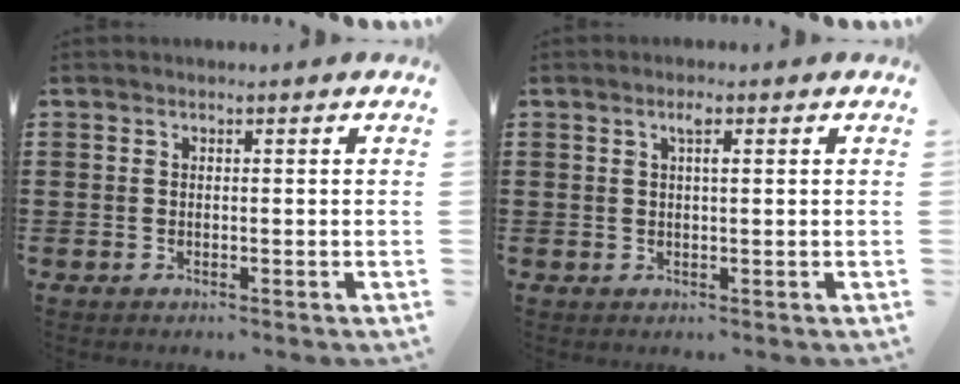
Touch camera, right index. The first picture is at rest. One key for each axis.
{"total": 1.7, "fx": 0.7, "fy": 0.3, "fz": 1.5, "tx": -0.030, "ty": 0.004, "tz": 0.011}